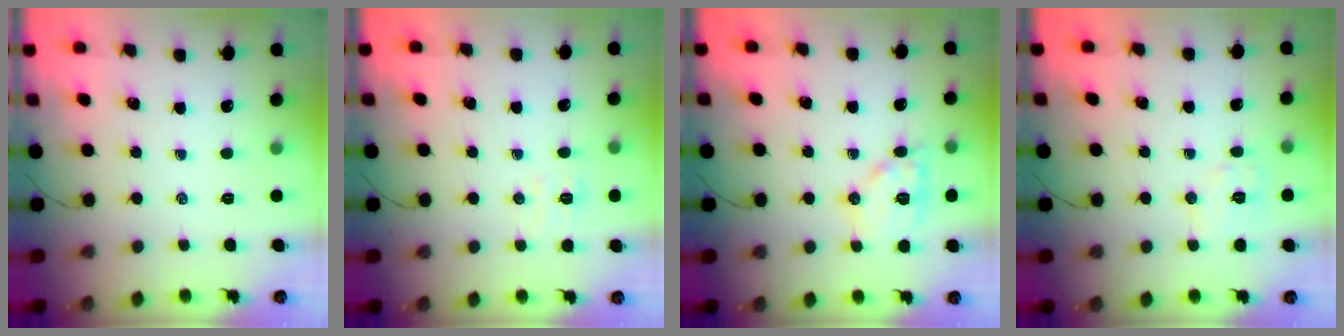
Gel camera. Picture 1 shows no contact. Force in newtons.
{"total": 5.0, "press": 4.8, "slide": 1.2}
{"total": 10.8, "press": 10.7, "slide": 0.9}
{"total": 6.5, "press": 6.4, "slide": 0.9}